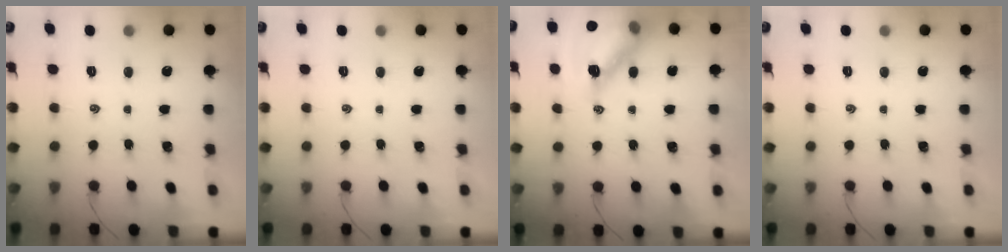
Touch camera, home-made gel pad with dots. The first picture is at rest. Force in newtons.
{"total": 0.0}
{"total": 18.4, "press": 18.1, "slide": 2.8}
{"total": 0.0}